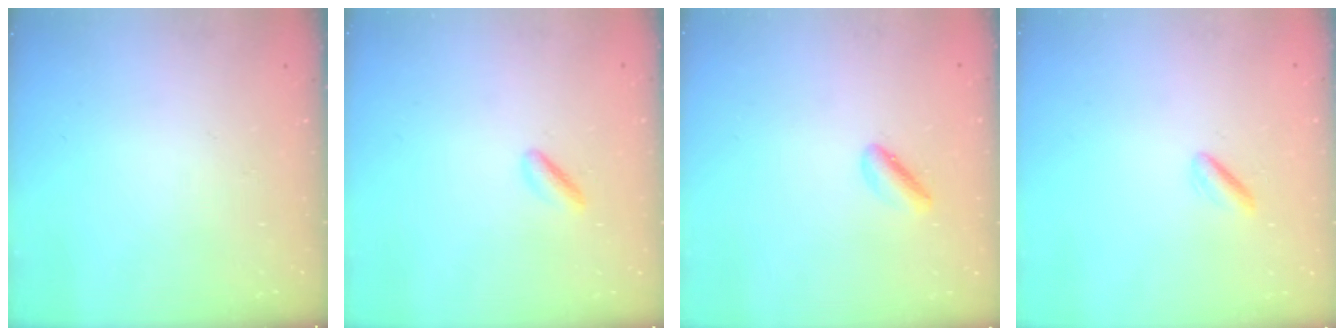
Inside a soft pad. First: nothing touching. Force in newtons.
{"total": 3.0, "press": 2.9, "slide": 0.8}
{"total": 2.0, "press": 2.0, "slide": 0.3}
{"total": 1.0, "press": 0.6, "slide": 0.8}